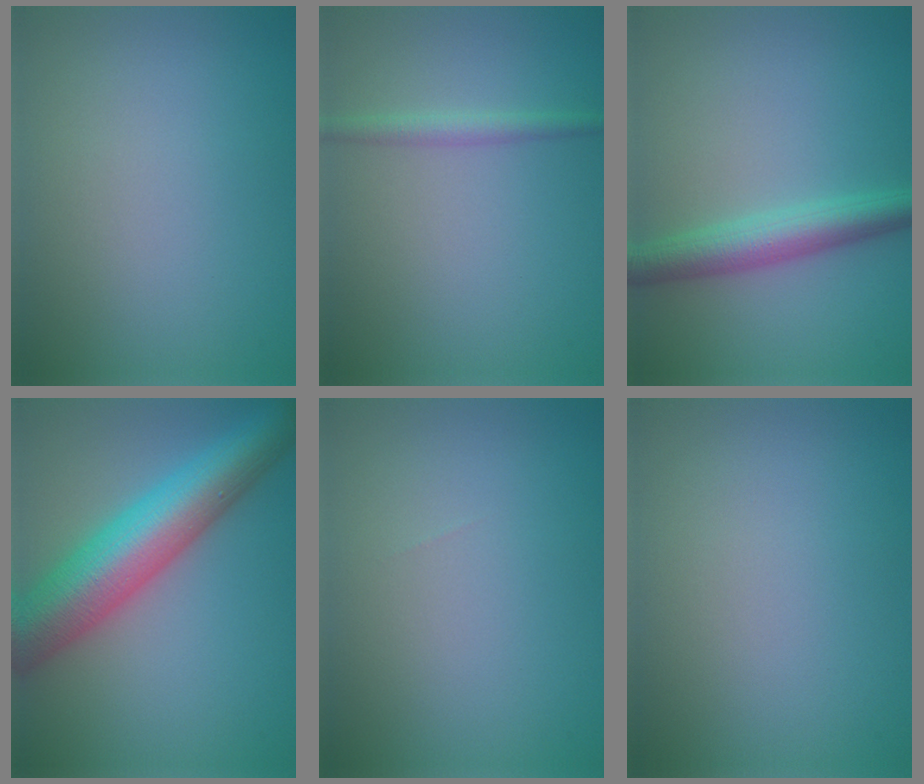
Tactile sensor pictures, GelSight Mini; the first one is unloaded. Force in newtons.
{"total": 1.7, "press": 1.7, "slide": 0.1}
{"total": 4.0, "press": 4.0, "slide": 0.1}
{"total": 9.9, "press": 9.9, "slide": 0.4}
{"total": 0.0}
{"total": 0.0}